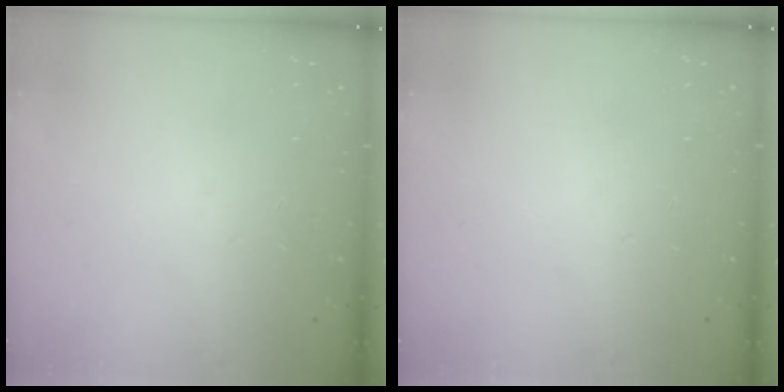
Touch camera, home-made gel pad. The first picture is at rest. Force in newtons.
{"total": 0.0}